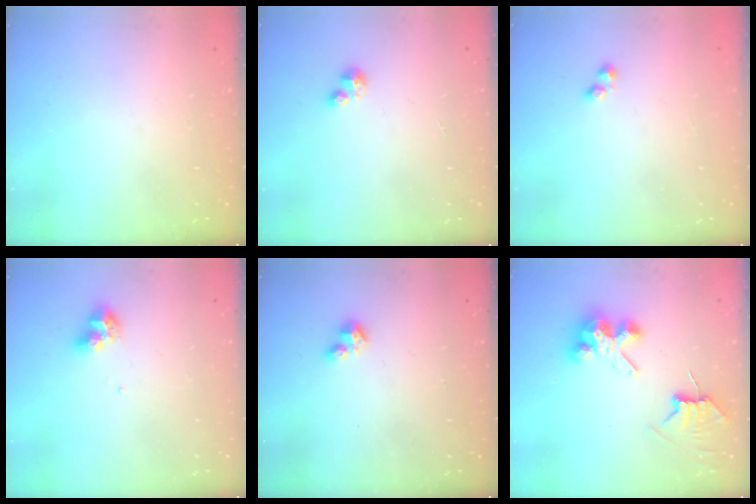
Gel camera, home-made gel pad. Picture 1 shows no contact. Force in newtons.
{"total": 2.1, "press": 2.1, "slide": 0.2}
{"total": 1.6, "press": 1.5, "slide": 0.4}
{"total": 9.0, "press": 9.0, "slide": 0.9}
{"total": 3.5, "press": 3.5, "slide": 0.4}
{"total": 7.6, "press": 7.6, "slide": 0.8}